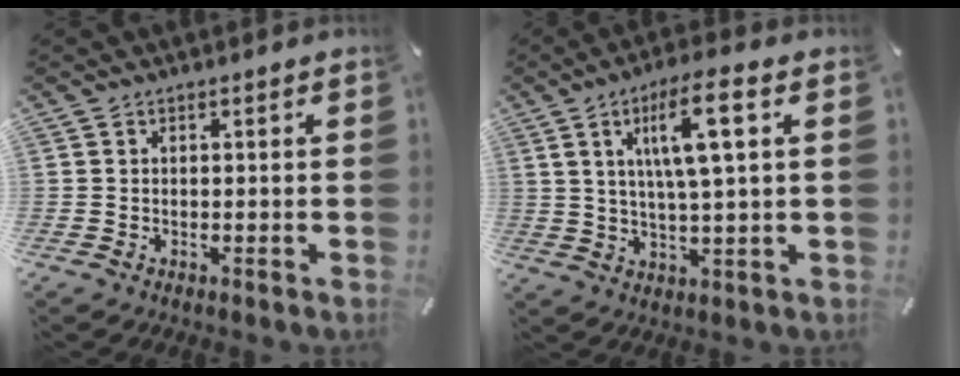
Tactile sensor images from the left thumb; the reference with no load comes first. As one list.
[{"total": 11.5, "force": [4.0, 2.2, 10.5], "torque": [-0.189, 0.002, 0.063]}]